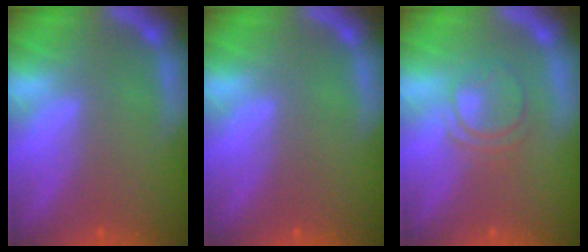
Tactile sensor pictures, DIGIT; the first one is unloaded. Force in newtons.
{"total": 0.0}
{"total": 3.5}